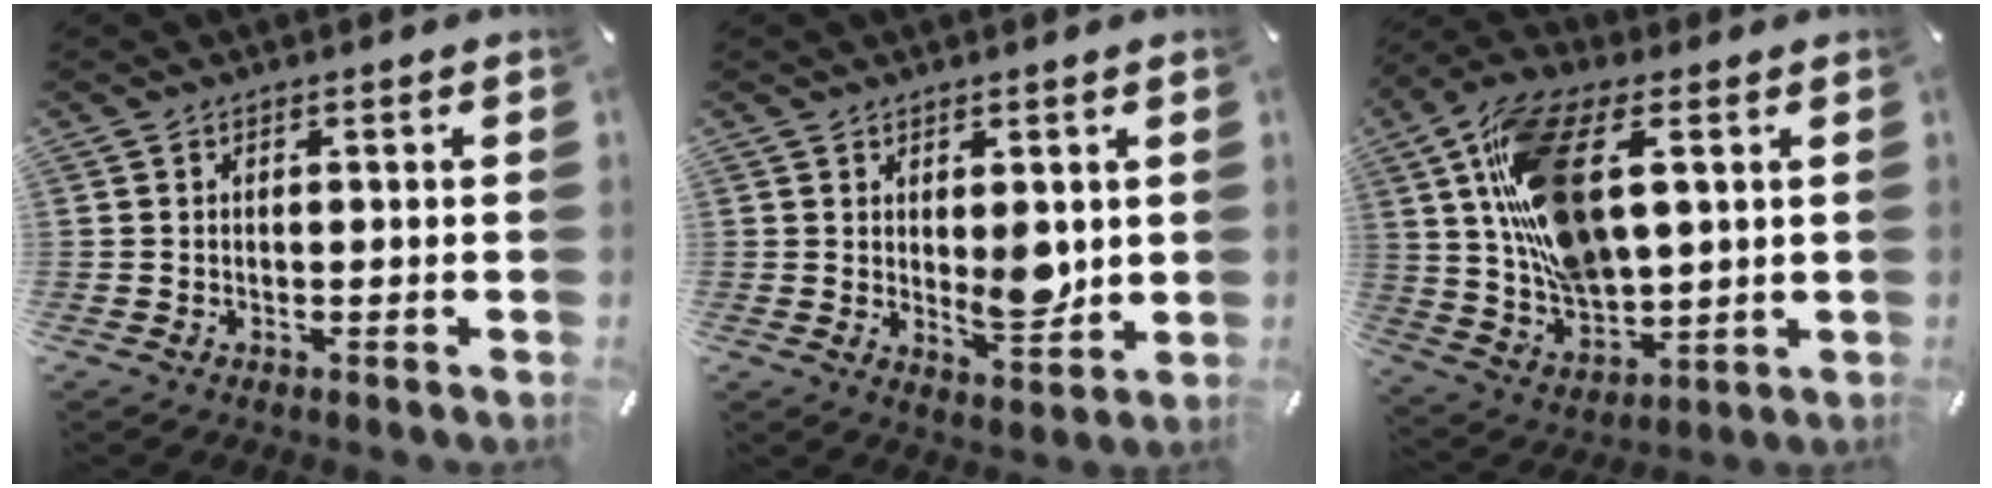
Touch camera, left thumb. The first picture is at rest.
{"total": 7.8, "force": [1.1, 4.1, 6.6], "torque": [-0.092, -0.018, 0.016]}
{"total": 19.8, "force": [6.0, 10.8, 15.4], "torque": [-0.319, -0.009, 0.107]}